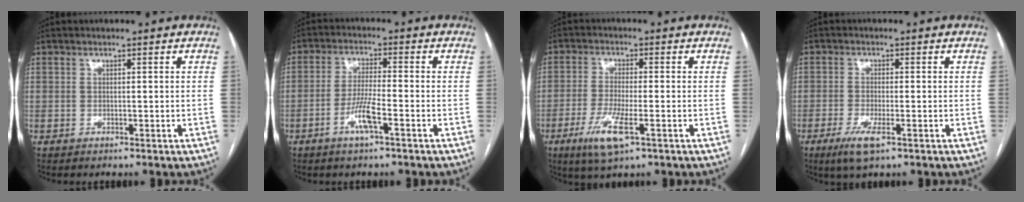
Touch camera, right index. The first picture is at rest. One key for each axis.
{"total": 5.3, "fx": -2.6, "fy": 0.3, "fz": 4.7, "tx": -0.095, "ty": -0.003, "tz": -0.051}
{"total": 7.4, "fx": -3.4, "fy": 1.3, "fz": 6.4, "tx": -0.131, "ty": -0.016, "tz": -0.060}
{"total": 4.6, "fx": -2.4, "fy": 0.8, "fz": 3.8, "tx": -0.078, "ty": -0.010, "tz": -0.043}